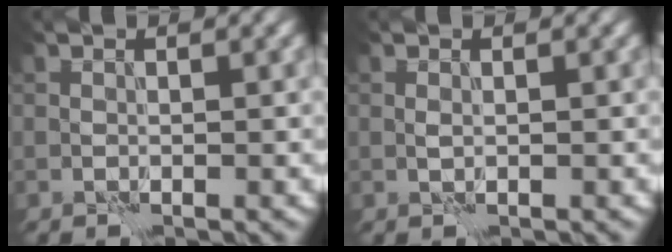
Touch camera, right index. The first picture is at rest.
{"total": 0.0}